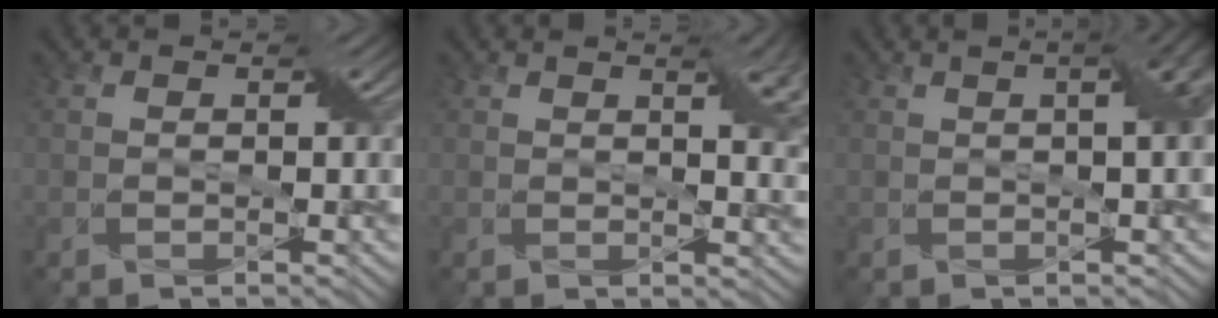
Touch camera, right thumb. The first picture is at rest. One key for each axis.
{"total": 5.2, "fx": 2.0, "fy": 1.9, "fz": 4.5, "tx": -0.052, "ty": 0.006, "tz": 0.028}
{"total": 6.0, "fx": 0.8, "fy": 2.4, "fz": 5.5, "tx": -0.033, "ty": 0.025, "tz": 0.000}